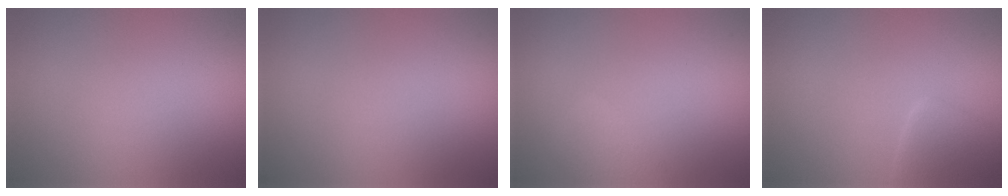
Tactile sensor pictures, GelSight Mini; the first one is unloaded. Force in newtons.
{"total": 0.0}
{"total": 1.6, "press": 1.6, "slide": 0.1}
{"total": 2.3, "press": 2.3, "slide": 0.1}